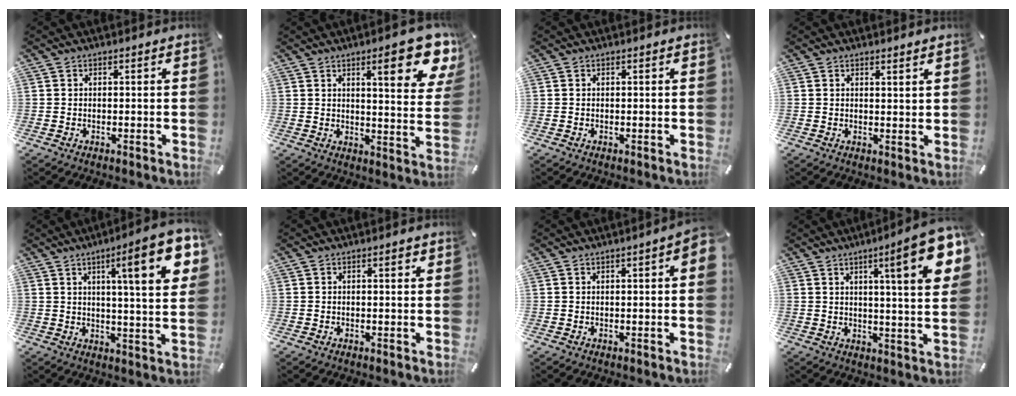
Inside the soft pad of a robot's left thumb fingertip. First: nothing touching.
{"total": 14.4, "force": [7.9, 3.6, 11.4], "torque": [-0.148, -0.045, 0.120]}
{"total": 0.0}
{"total": 1.4, "force": [1.3, 0.1, 0.3], "torque": [0.001, -0.008, 0.023]}
{"total": 16.7, "force": [6.8, 2.9, 14.9], "torque": [-0.224, -0.026, 0.092]}
{"total": 1.4, "force": [0.4, 0.4, 1.2], "torque": [-0.017, 0.001, 0.003]}
{"total": 3.0, "force": [0.5, 0.5, 3.0], "torque": [-0.045, -0.001, 0.007]}
{"total": 16.2, "force": [6.8, 2.3, 14.6], "torque": [-0.216, -0.028, 0.093]}